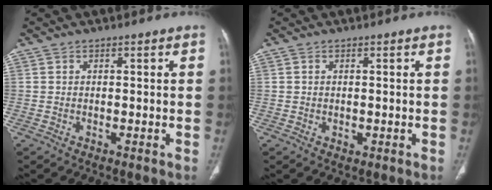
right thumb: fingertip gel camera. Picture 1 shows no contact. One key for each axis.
{"total": 1.2, "fx": -0.1, "fy": 0.8, "fz": 0.9, "tx": -0.016, "ty": -0.003, "tz": 0.000}